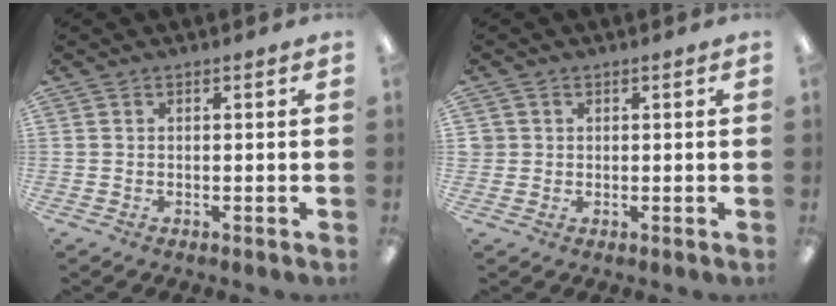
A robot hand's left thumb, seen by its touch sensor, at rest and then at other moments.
{"total": 1.7, "force": [0.5, 1.7, 0.0], "torque": [-0.003, 0.004, 0.008]}